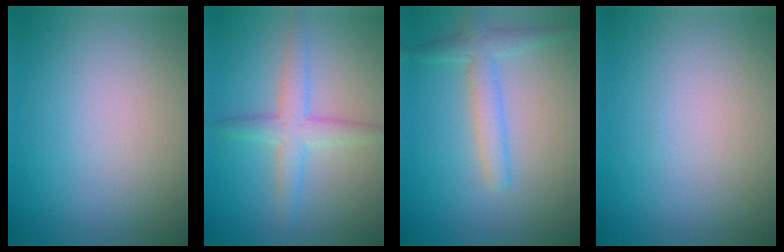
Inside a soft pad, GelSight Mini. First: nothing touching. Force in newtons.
{"total": 3.2, "press": 3.2, "slide": 0.0}
{"total": 2.8, "press": 2.8, "slide": 0.1}
{"total": 0.0}